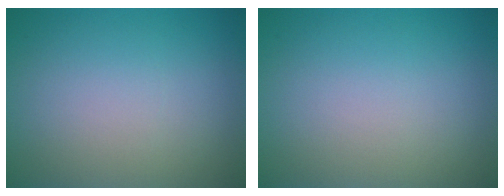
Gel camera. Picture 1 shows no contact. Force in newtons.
{"total": 0.0}